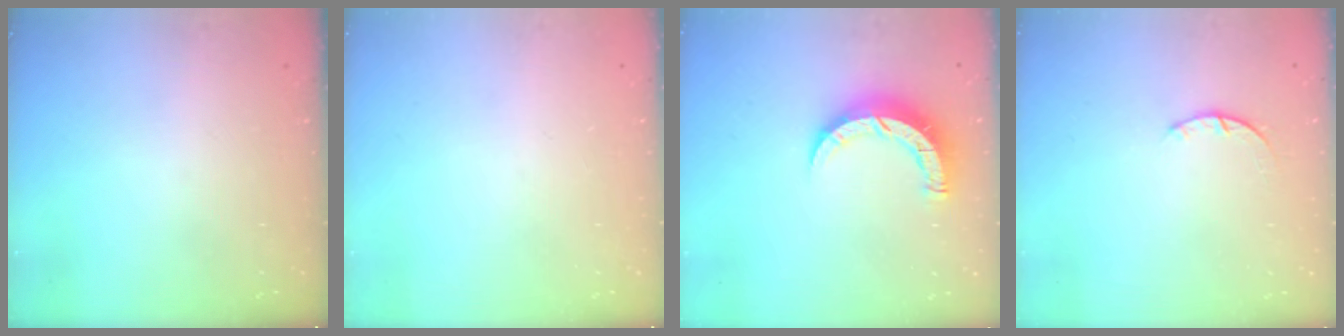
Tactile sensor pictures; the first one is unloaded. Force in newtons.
{"total": 0.0}
{"total": 7.9, "press": 7.9, "slide": 0.5}
{"total": 1.2, "press": 1.2, "slide": 0.3}